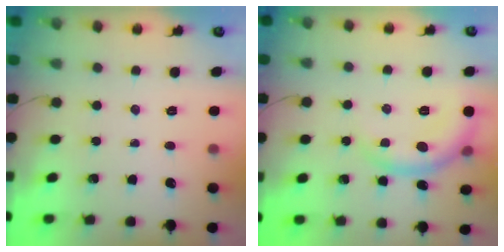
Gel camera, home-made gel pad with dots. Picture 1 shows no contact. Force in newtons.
{"total": 7.4, "press": 7.3, "slide": 0.9}